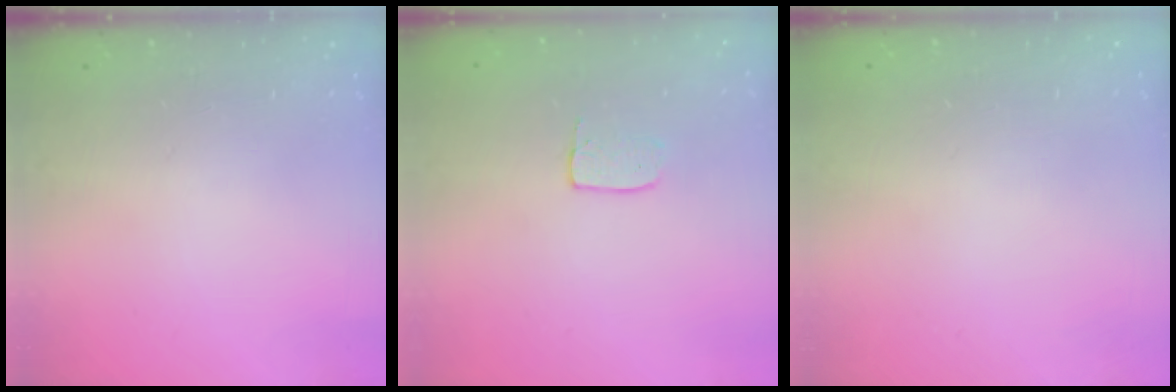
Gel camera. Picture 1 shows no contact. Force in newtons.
{"total": 3.5, "press": 3.5, "slide": 0.2}
{"total": 0.0}